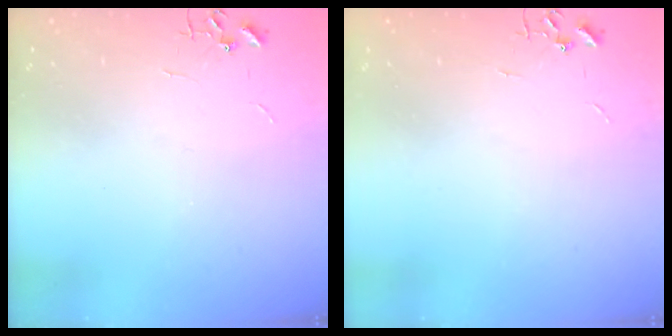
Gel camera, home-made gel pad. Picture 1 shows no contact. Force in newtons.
{"total": 0.0}